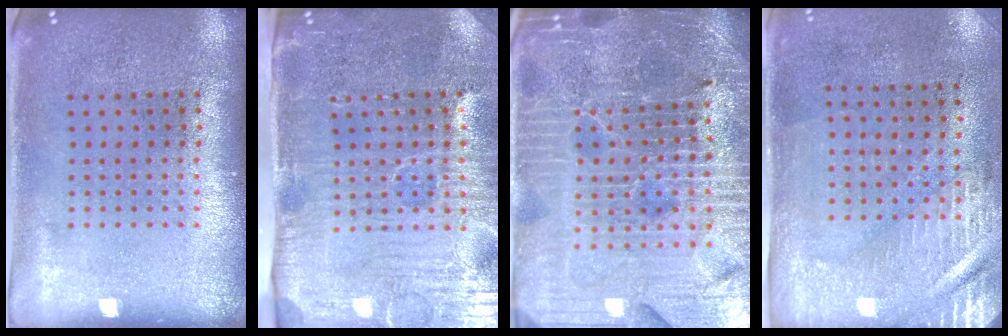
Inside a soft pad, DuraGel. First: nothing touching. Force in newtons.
{"total": 5.1, "press": 4.4, "slide": 2.6}
{"total": 5.7, "press": 5.3, "slide": 2.1}
{"total": 2.9, "press": 2.5, "slide": 1.5}